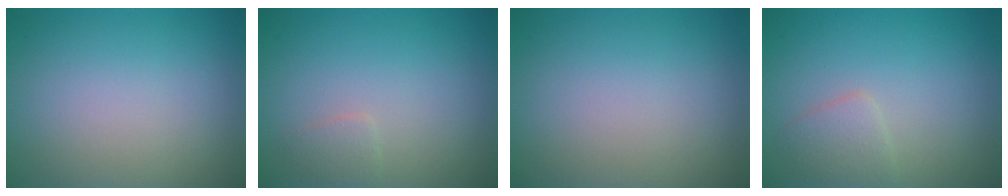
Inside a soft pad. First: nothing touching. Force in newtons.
{"total": 1.0, "press": 1.0, "slide": 0.0}
{"total": 0.0}
{"total": 1.9, "press": 1.9, "slide": 0.0}